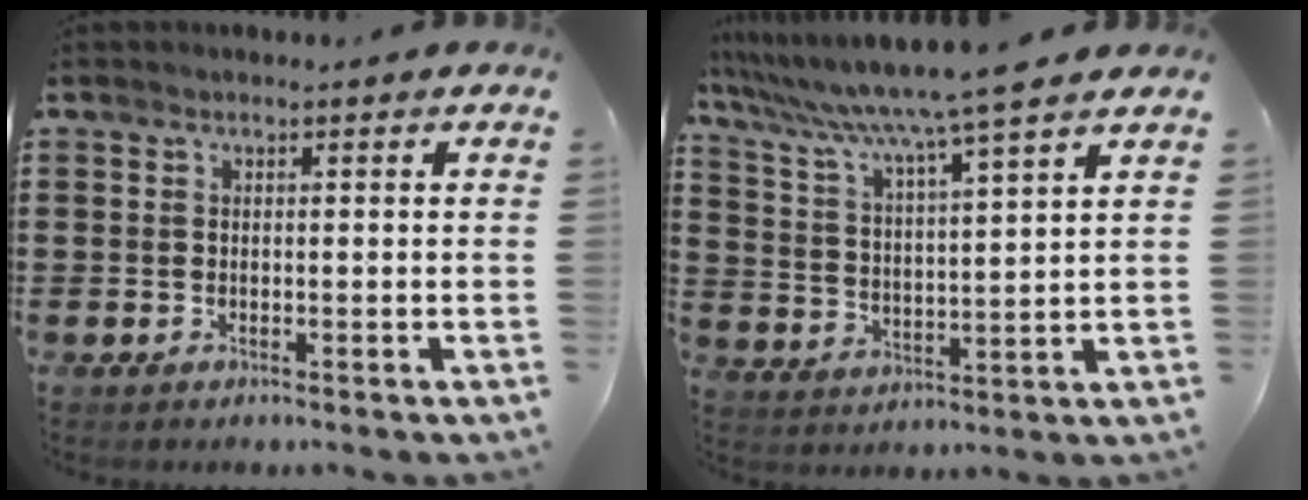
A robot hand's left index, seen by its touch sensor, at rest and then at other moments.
{"total": 7.7, "force": [6.5, -1.4, 3.8], "torque": [-0.101, -0.048, 0.102]}